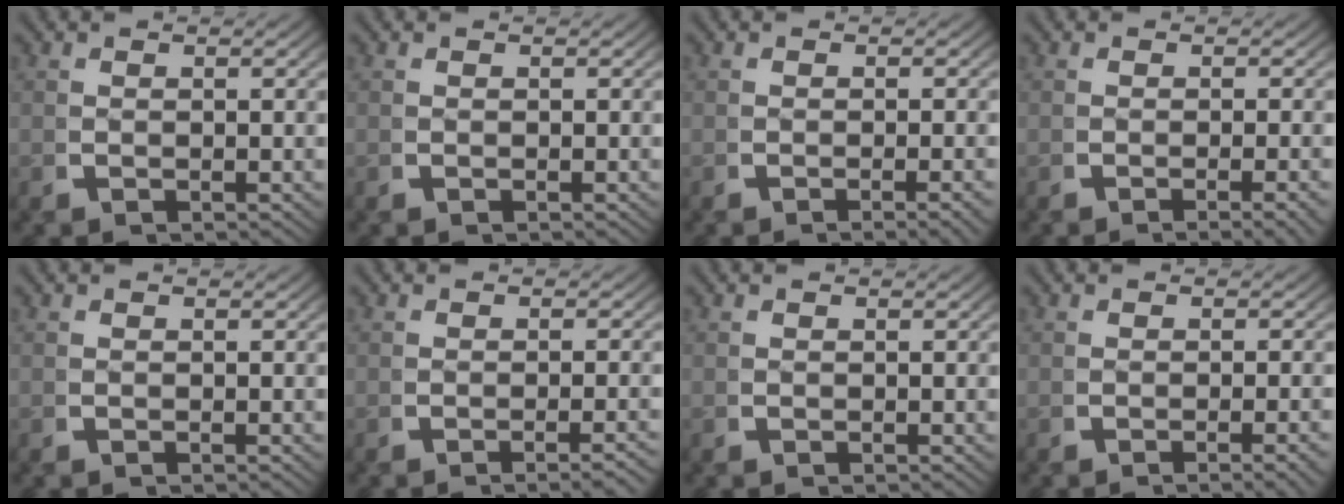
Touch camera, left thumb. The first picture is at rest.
{"total": 0.0}
{"total": 2.0, "force": [-1.1, 0.1, 1.7], "torque": [-0.026, 0.004, -0.019]}
{"total": 2.4, "force": [-1.3, 0.2, 2.0], "torque": [-0.031, 0.002, -0.022]}
{"total": 0.0}
{"total": 2.2, "force": [-1.4, -0.1, 1.6], "torque": [-0.025, 0.007, -0.025]}
{"total": 0.0}
{"total": 2.1, "force": [-1.0, 0.1, 1.8], "torque": [-0.028, 0.005, -0.019]}